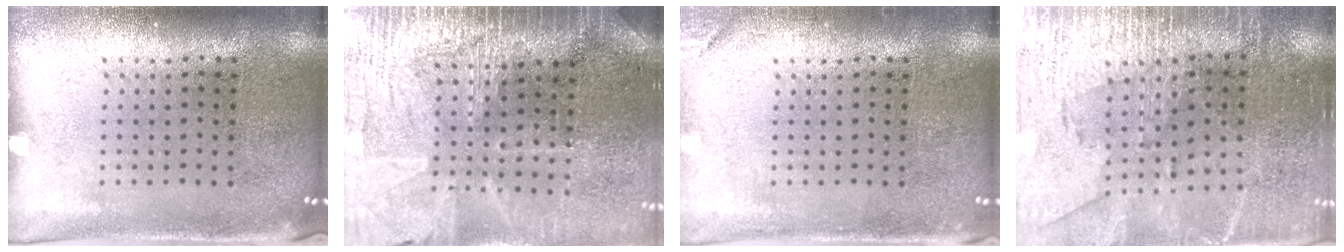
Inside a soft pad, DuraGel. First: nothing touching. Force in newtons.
{"total": 3.4, "press": 3.2, "slide": 1.0}
{"total": 1.3, "press": 1.2, "slide": 0.3}
{"total": 2.9, "press": 2.8, "slide": 0.8}